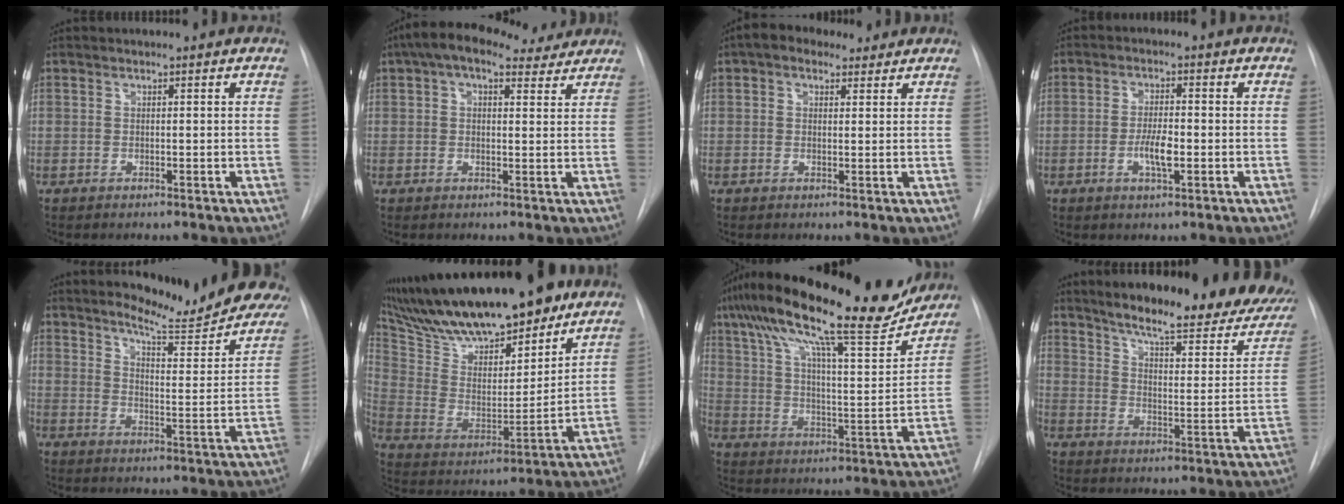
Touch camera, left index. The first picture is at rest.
{"total": 9.4, "force": [6.9, 3.8, 5.1], "torque": [-0.084, 0.043, 0.100]}
{"total": 4.9, "force": [3.2, 2.9, 2.2], "torque": [-0.039, 0.030, 0.053]}
{"total": 4.4, "force": [-1.2, 1.1, 4.0], "torque": [-0.078, 0.000, -0.020]}
{"total": 17.4, "force": [16.3, 1.8, 5.6], "torque": [-0.069, -0.082, 0.199]}
{"total": 25.5, "force": [20.6, 6.5, 13.7], "torque": [-0.236, 0.009, 0.332]}
{"total": 24.6, "force": [19.5, 3.6, 14.5], "torque": [-0.251, 0.016, 0.292]}
{"total": 25.1, "force": [20.4, 5.1, 13.7], "torque": [-0.178, -0.043, 0.255]}